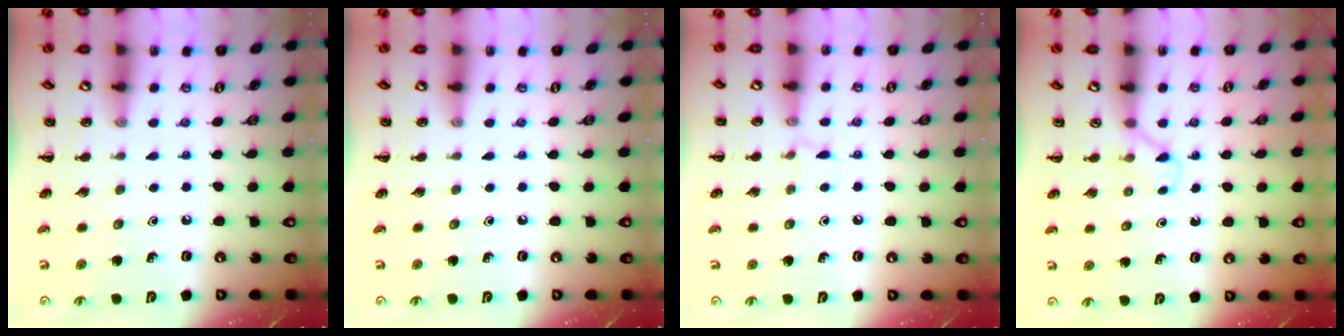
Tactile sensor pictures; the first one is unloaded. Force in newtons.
{"total": 0.0}
{"total": 4.0, "press": 3.8, "slide": 1.3}
{"total": 2.8, "press": 2.6, "slide": 1.0}